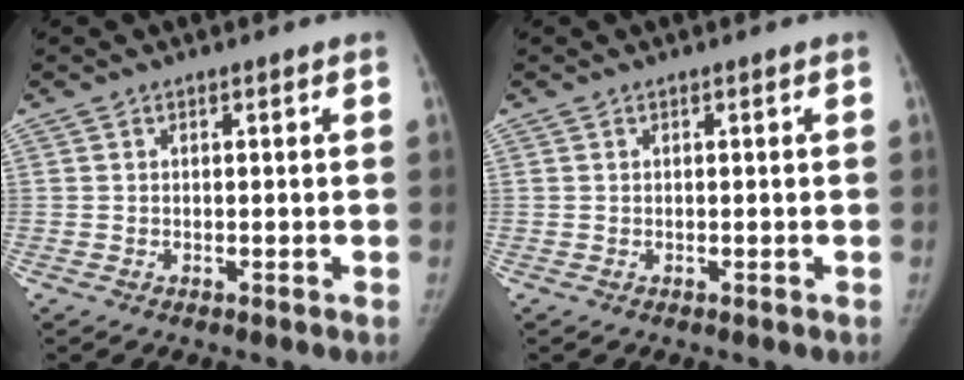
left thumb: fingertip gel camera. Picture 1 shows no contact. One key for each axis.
{"total": 0.0}